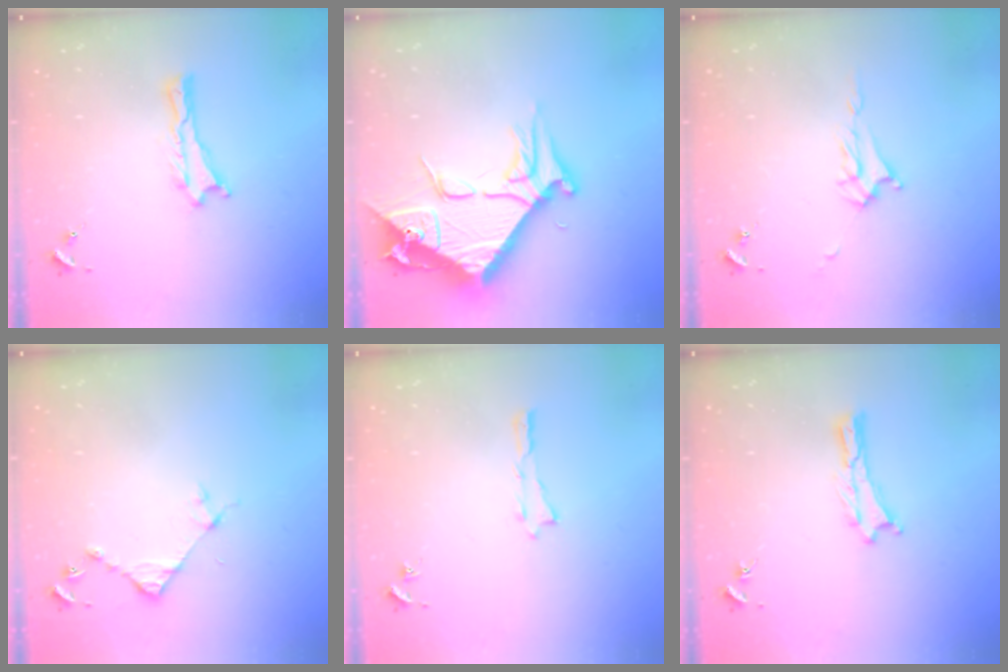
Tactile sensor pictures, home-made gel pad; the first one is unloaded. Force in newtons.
{"total": 12.0, "press": 11.9, "slide": 1.4}
{"total": 4.0, "press": 4.0, "slide": 0.5}
{"total": 4.3, "press": 4.3, "slide": 0.4}
{"total": 0.0}
{"total": 0.0}